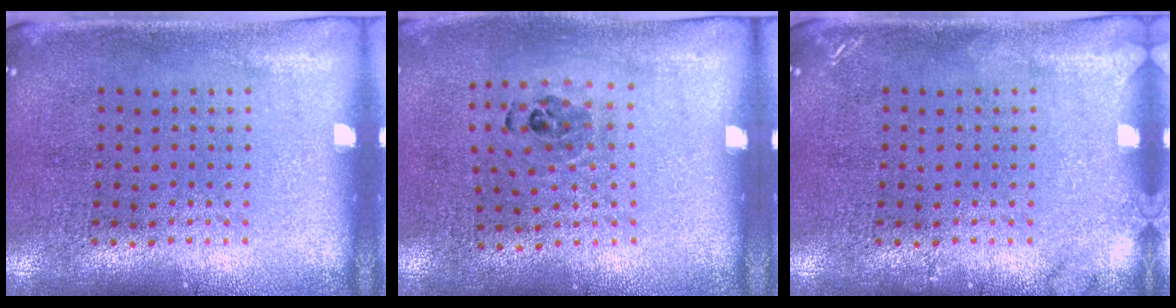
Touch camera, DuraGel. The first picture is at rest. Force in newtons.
{"total": 1.0, "press": 0.7, "slide": 0.7}
{"total": 1.2, "press": 1.1, "slide": 0.2}